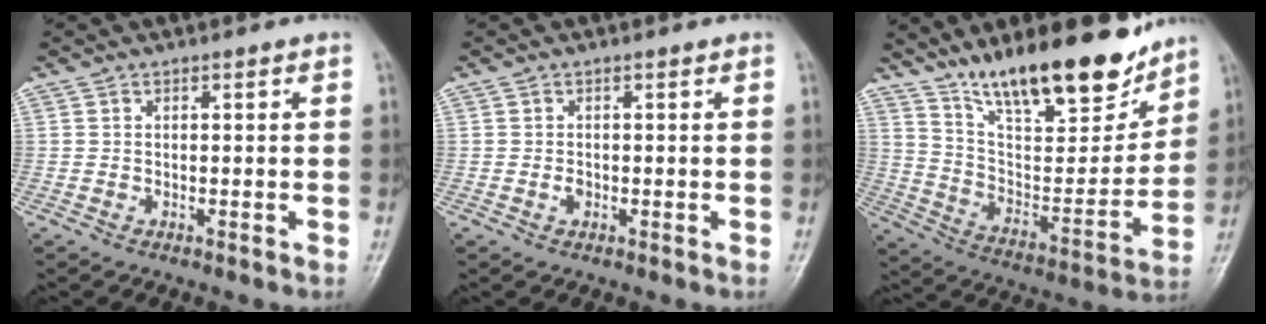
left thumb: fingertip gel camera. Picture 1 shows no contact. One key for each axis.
{"total": 0.9, "fx": -0.2, "fy": 0.7, "fz": 0.6, "tx": -0.007, "ty": 0.001, "tz": -0.004}
{"total": 22.0, "fx": 16.4, "fy": 6.6, "fz": 13.1, "tx": -0.166, "ty": -0.088, "tz": 0.279}